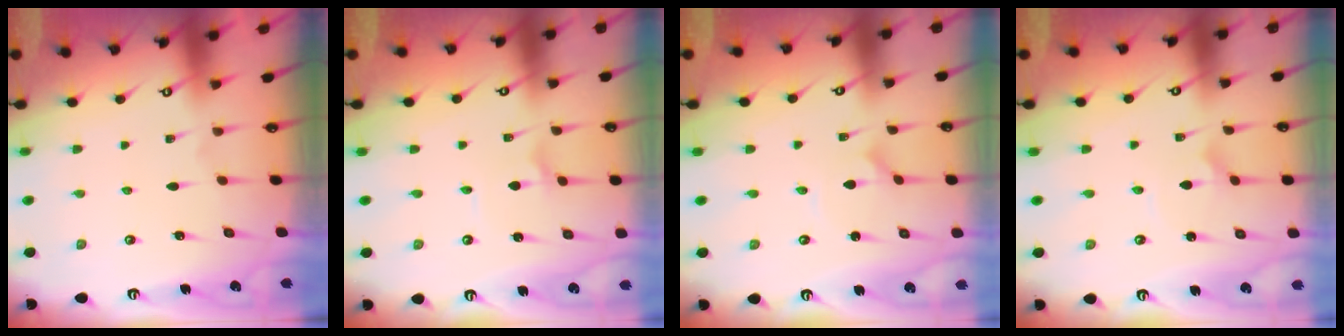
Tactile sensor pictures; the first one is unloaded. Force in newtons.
{"total": 2.2, "press": 2.2, "slide": 0.2}
{"total": 0.9, "press": 0.9, "slide": 0.0}
{"total": 2.3, "press": 2.3, "slide": 0.3}